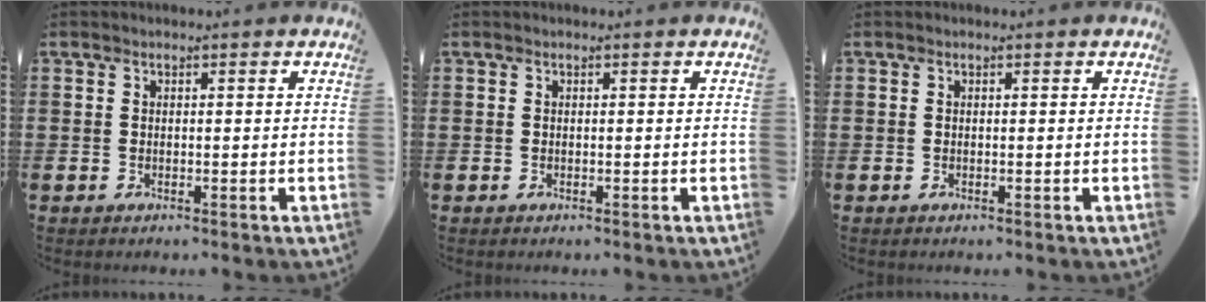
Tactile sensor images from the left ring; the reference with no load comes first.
{"total": 0.0}
{"total": 0.0}